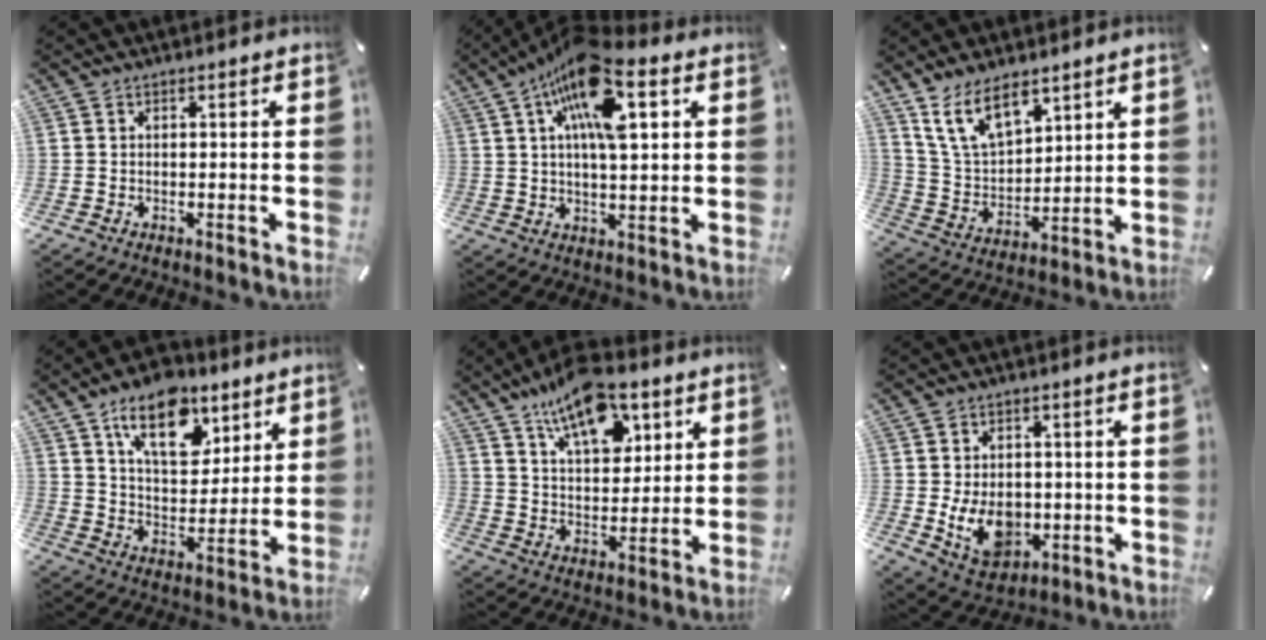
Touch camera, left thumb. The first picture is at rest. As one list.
[{"total": 15.6, "force": [6.6, 6.2, 12.6], "torque": [-0.222, -0.008, 0.110]}, {"total": 11.6, "force": [8.2, 6.1, 5.6], "torque": [-0.143, -0.034, 0.157]}, {"total": 16.4, "force": [9.8, 9.7, 9.0], "torque": [-0.136, -0.046, 0.172]}, {"total": 14.9, "force": [9.7, 7.8, 8.2], "torque": [-0.131, -0.046, 0.173]}, {"total": 10.5, "force": [-1.2, 8.0, 6.6], "torque": [-0.120, -0.001, -0.020]}]